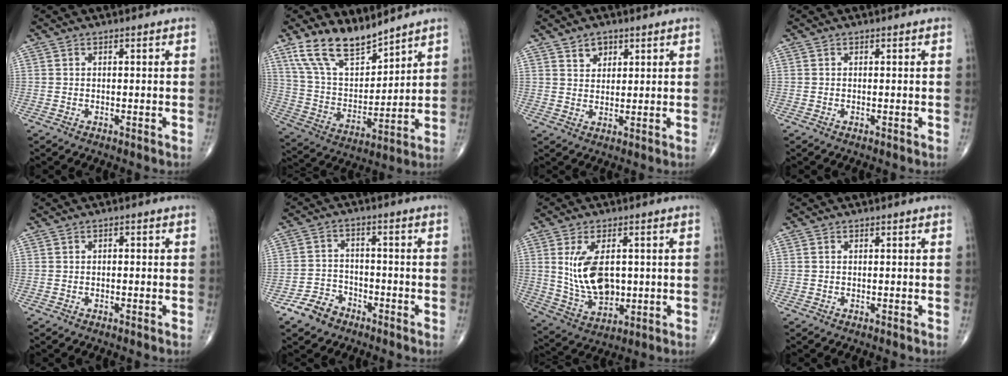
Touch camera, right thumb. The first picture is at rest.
{"total": 13.2, "force": [10.5, 5.1, 6.2], "torque": [-0.098, -0.060, 0.214]}
{"total": 3.6, "force": [2.2, 2.5, 1.4], "torque": [-0.005, -0.016, 0.040]}
{"total": 0.0}
{"total": 0.6, "force": [-0.1, 0.4, 0.4], "torque": [-0.002, 0.002, -0.005]}
{"total": 5.9, "force": [-4.0, 3.9, 1.6], "torque": [-0.016, 0.023, -0.075]}
{"total": 11.6, "force": [1.4, 6.8, 9.3], "torque": [-0.161, -0.013, 0.042]}
{"total": 0.0}